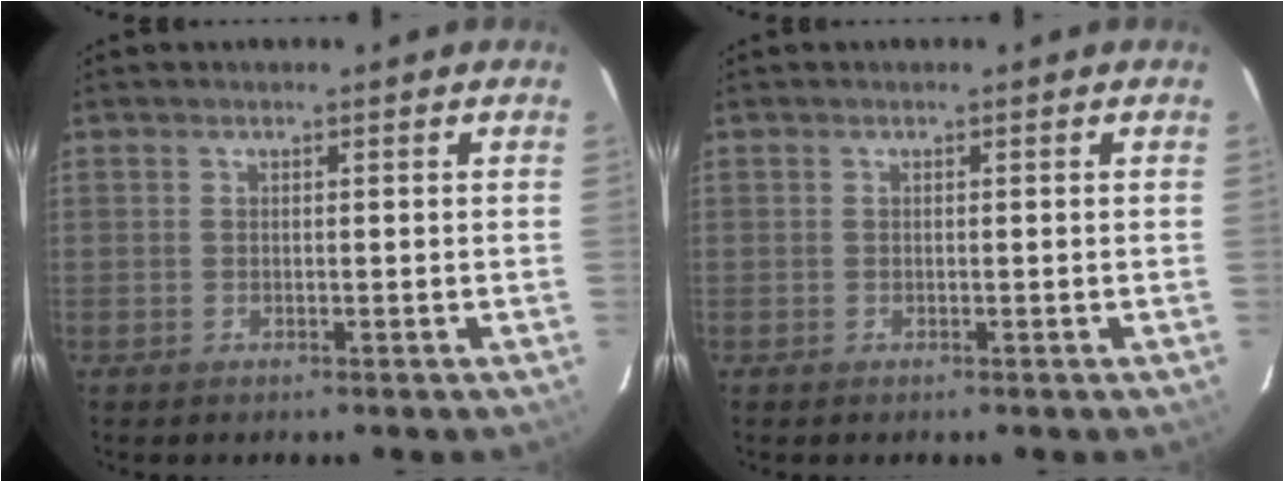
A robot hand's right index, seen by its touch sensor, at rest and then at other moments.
{"total": 0.0}